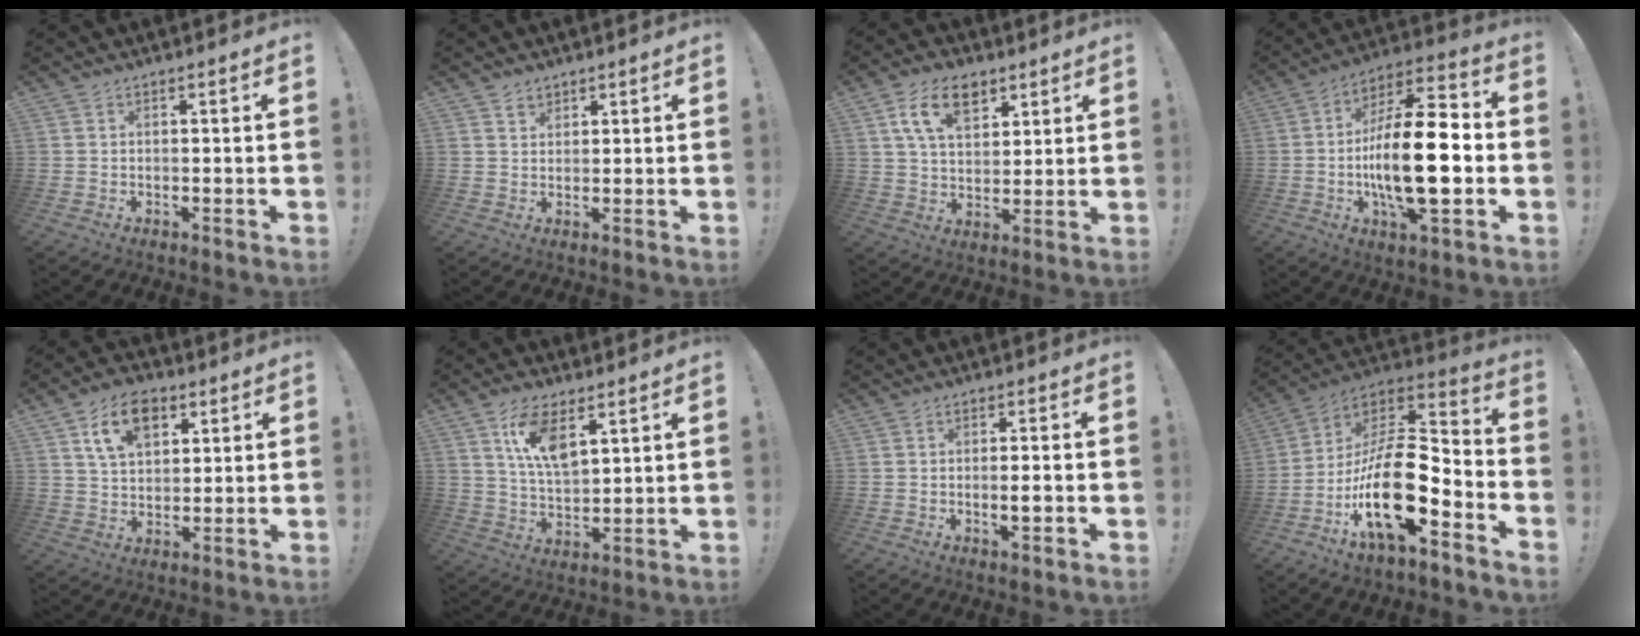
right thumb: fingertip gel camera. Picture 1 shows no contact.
{"total": 2.8, "force": [2.2, 1.7, 0.3], "torque": [0.008, -0.015, 0.036]}
{"total": 12.6, "force": [6.6, 7.5, 7.7], "torque": [-0.129, -0.009, 0.124]}
{"total": 21.2, "force": [-2.8, 7.2, 19.7], "torque": [-0.355, 0.006, -0.048]}
{"total": 12.2, "force": [6.0, 8.0, 7.1], "torque": [-0.111, -0.007, 0.111]}
{"total": 12.0, "force": [6.3, 5.7, 8.5], "torque": [-0.149, -0.017, 0.115]}
{"total": 2.8, "force": [-0.8, 0.3, 2.6], "torque": [-0.043, 0.001, -0.015]}
{"total": 22.1, "force": [-6.6, 9.0, 19.1], "torque": [-0.358, 0.027, -0.106]}